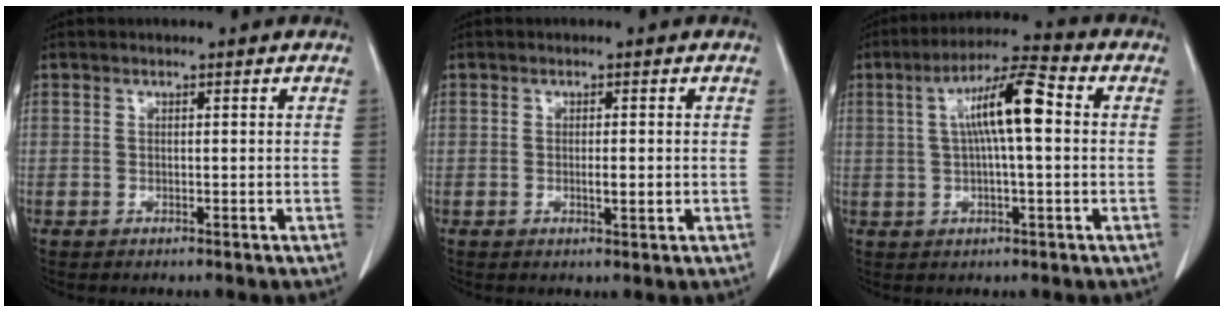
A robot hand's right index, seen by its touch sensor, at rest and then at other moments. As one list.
[{"total": 2.0, "force": [-0.2, 0.4, 1.9], "torque": [-0.033, -0.002, -0.003]}, {"total": 9.8, "force": [1.4, 1.2, 9.6], "torque": [-0.174, 0.023, 0.021]}]